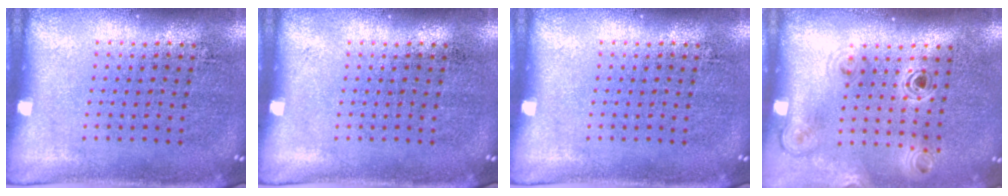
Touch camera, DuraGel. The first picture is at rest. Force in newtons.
{"total": 0.0}
{"total": 0.0}
{"total": 1.1, "press": 1.1, "slide": 0.1}